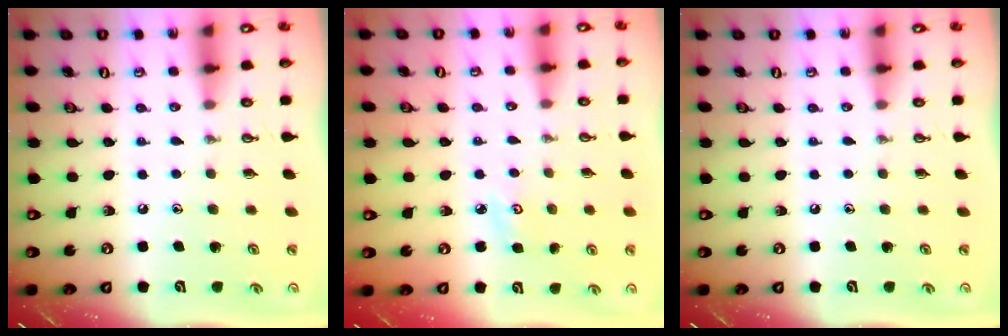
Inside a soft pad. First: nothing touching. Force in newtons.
{"total": 3.6, "press": 3.6, "slide": 0.4}
{"total": 0.0}